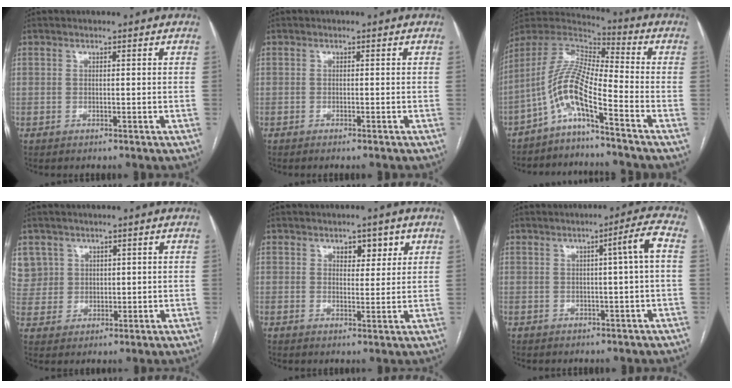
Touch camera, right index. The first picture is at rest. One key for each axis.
{"total": 0.6, "fx": -0.4, "fy": -0.1, "fz": 0.4, "tx": -0.011, "ty": -0.001, "tz": -0.005}
{"total": 9.5, "fx": -5.8, "fy": 0.7, "fz": 7.5, "tx": -0.163, "ty": 0.022, "tz": -0.117}
{"total": 7.3, "fx": 3.6, "fy": 6.3, "fz": 0.2, "tx": -0.003, "ty": 0.015, "tz": 0.084}
{"total": 4.1, "fx": 2.2, "fy": 2.2, "fz": 2.7, "tx": -0.028, "ty": 0.002, "tz": 0.032}
{"total": 4.8, "fx": 0.6, "fy": -0.8, "fz": 4.7, "tx": -0.068, "ty": 0.006, "tz": 0.013}